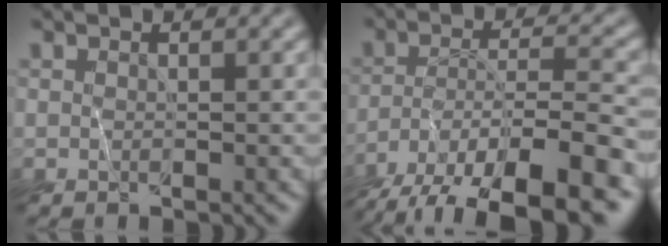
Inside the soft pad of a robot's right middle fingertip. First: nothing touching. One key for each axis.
{"total": 11.4, "fx": -8.8, "fy": 3.3, "fz": 6.5, "tx": -0.113, "ty": -0.006, "tz": -0.137}